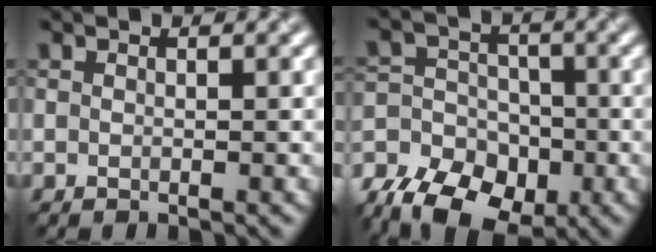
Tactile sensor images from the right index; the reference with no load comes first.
{"total": 11.0, "force": [-7.1, 7.0, 4.6], "torque": [-0.066, -0.017, -0.117]}